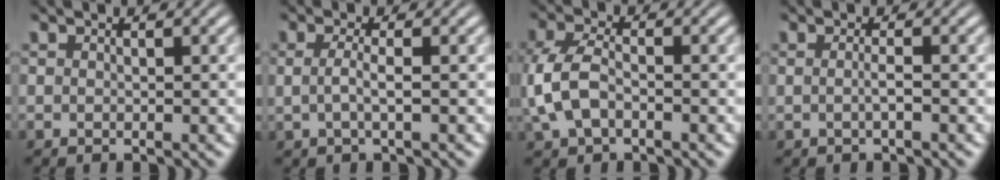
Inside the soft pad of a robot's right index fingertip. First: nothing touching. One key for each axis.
{"total": 1.7, "fx": -0.2, "fy": 0.4, "fz": 1.7, "tx": -0.041, "ty": -0.010, "tz": 0.001}
{"total": 5.4, "fx": -0.8, "fy": 3.9, "fz": 3.6, "tx": -0.106, "ty": -0.015, "tz": -0.007}
{"total": 1.0, "fx": -0.5, "fy": 0.0, "fz": 0.9, "tx": -0.021, "ty": -0.004, "tz": -0.007}